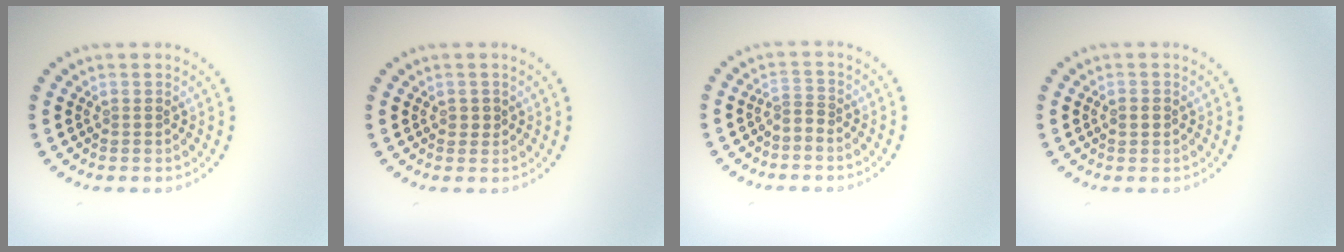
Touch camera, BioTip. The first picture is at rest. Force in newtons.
{"total": 0.9, "press": 0.9, "slide": 0.2}
{"total": 1.2, "press": 0.5, "slide": 1.0}
{"total": 1.2, "press": 1.2, "slide": 0.0}